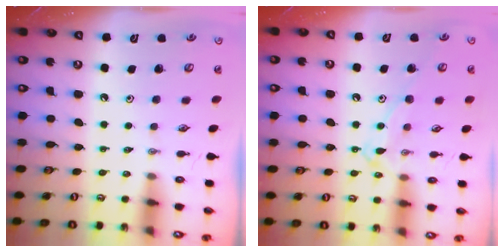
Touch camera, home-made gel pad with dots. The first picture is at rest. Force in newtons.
{"total": 12.1, "press": 12.1, "slide": 0.5}